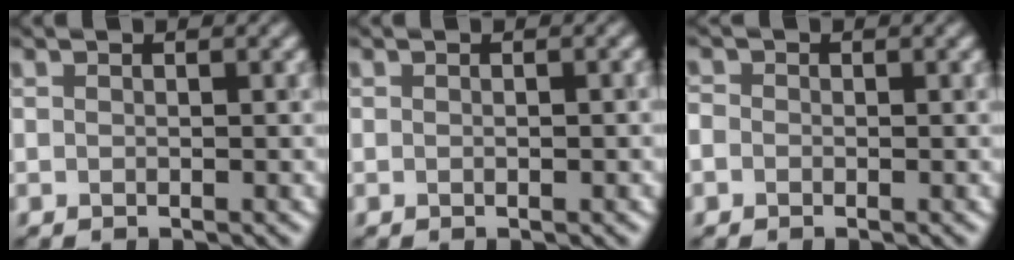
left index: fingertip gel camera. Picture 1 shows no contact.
{"total": 1.1, "force": [0.1, 0.5, 1.0], "torque": [-0.001, -0.001, -0.001]}
{"total": 0.7, "force": [-0.6, 0.4, -0.2], "torque": [0.001, -0.005, -0.007]}